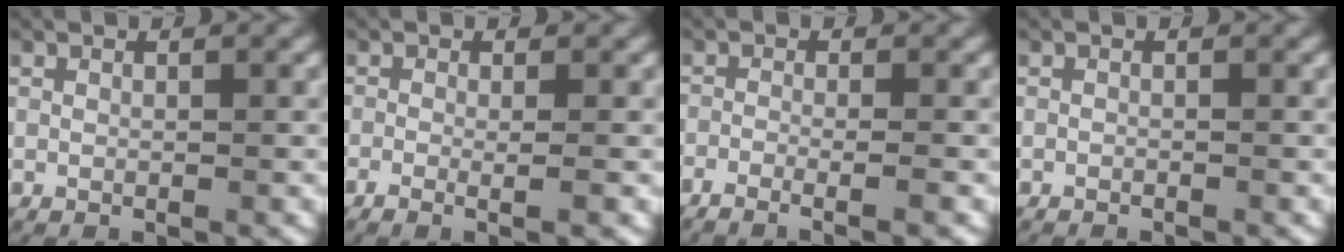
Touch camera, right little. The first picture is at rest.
{"total": 2.4, "force": [-1.2, 0.6, 2.0], "torque": [-0.049, -0.010, -0.020]}
{"total": 3.4, "force": [-2.4, 0.6, 2.3], "torque": [-0.047, -0.005, -0.041]}
{"total": 0.5, "force": [-0.5, 0.0, 0.0], "torque": [-0.002, -0.003, -0.008]}